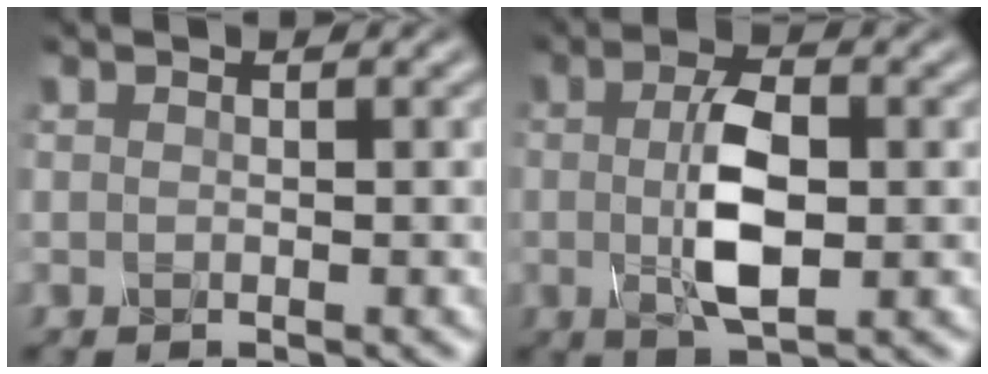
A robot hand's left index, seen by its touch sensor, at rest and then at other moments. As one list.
[{"total": 5.0, "force": [0.0, 1.8, 4.7], "torque": [-0.100, 0.002, -0.001]}]